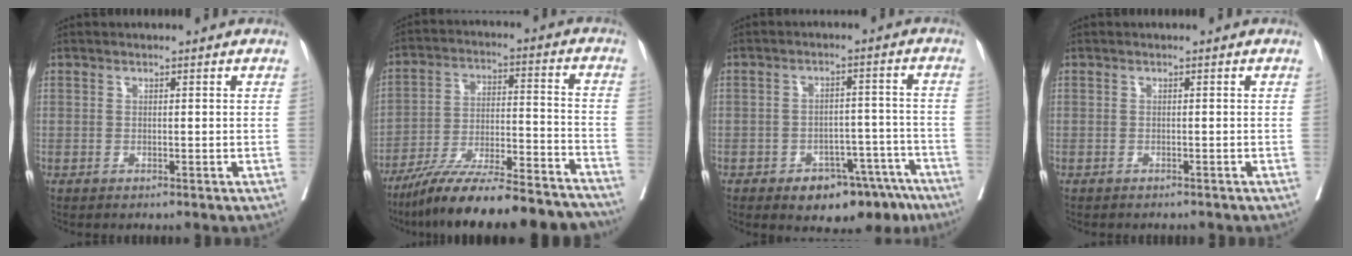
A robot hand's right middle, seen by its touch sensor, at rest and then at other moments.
{"total": 22.5, "force": [-19.8, 2.6, 10.2], "torque": [-0.138, 0.001, -0.305]}
{"total": 10.5, "force": [-7.5, 5.3, 5.1], "torque": [-0.033, 0.030, -0.101]}
{"total": 2.9, "force": [-2.7, 0.8, 0.8], "torque": [-0.012, -0.003, -0.034]}